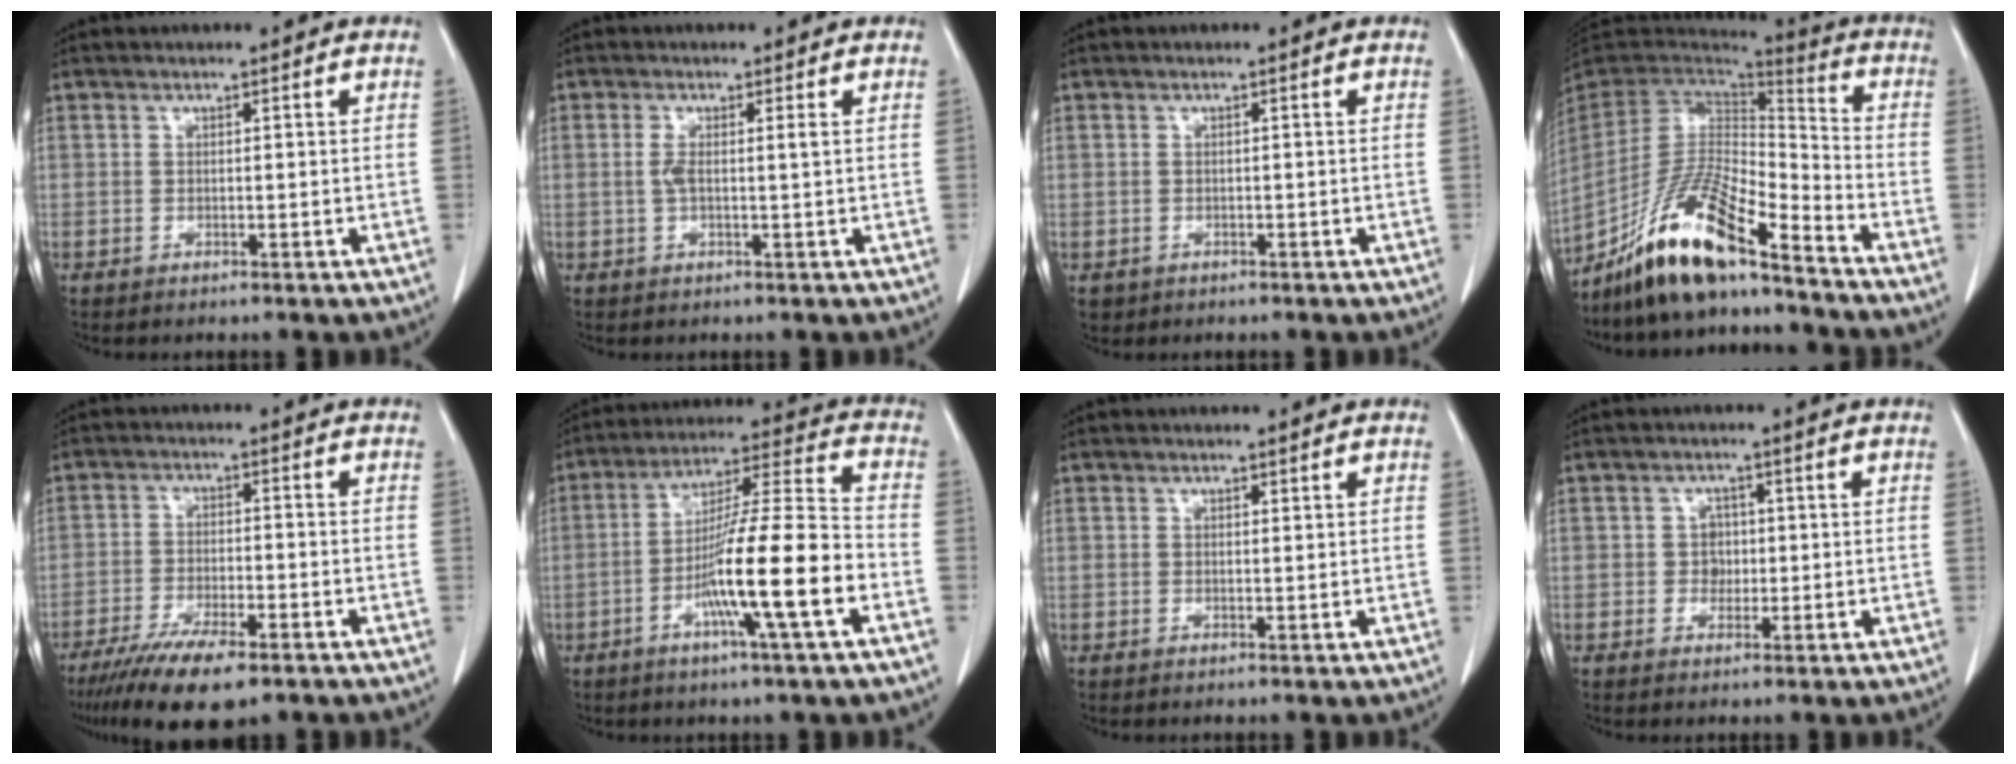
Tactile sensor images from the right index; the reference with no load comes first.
{"total": 2.2, "force": [0.2, 0.1, 2.2], "torque": [-0.050, 0.005, 0.005]}
{"total": 1.5, "force": [-0.5, 1.4, 0.1], "torque": [-0.007, 0.004, -0.001]}
{"total": 15.8, "force": [-11.4, 2.6, 10.6], "torque": [-0.199, -0.003, -0.210]}
{"total": 11.1, "force": [-7.9, 2.3, 7.5], "torque": [-0.124, -0.022, -0.126]}
{"total": 15.1, "force": [-5.2, -0.3, 14.1], "torque": [-0.249, -0.001, -0.094]}
{"total": 0.0}
{"total": 2.2, "force": [-0.1, 2.0, 1.0], "torque": [-0.011, 0.005, -0.001]}